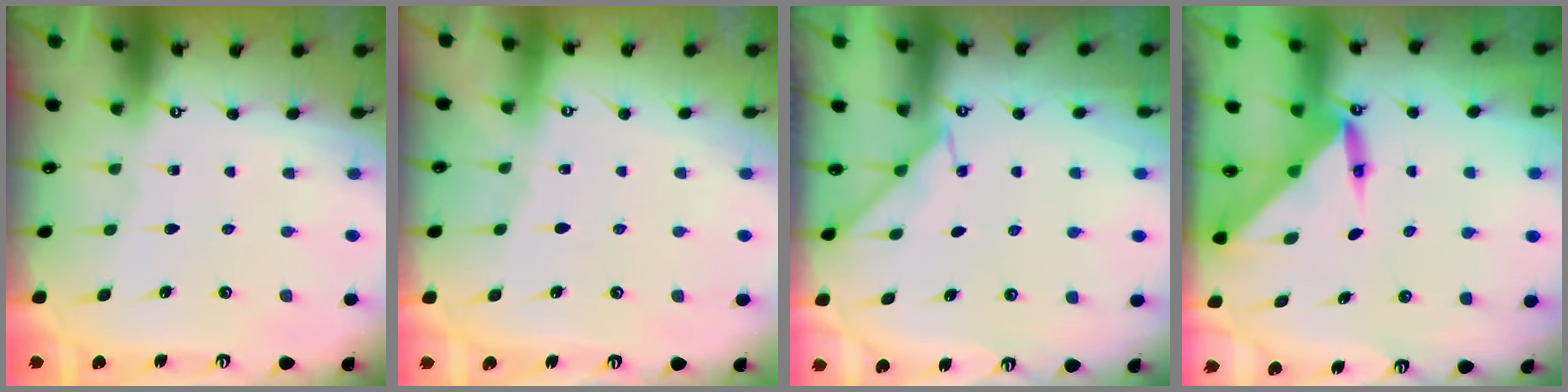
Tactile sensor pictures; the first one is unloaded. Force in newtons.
{"total": 2.4, "press": 2.4, "slide": 0.4}
{"total": 2.9, "press": 2.8, "slide": 0.4}
{"total": 3.8, "press": 3.8, "slide": 0.4}